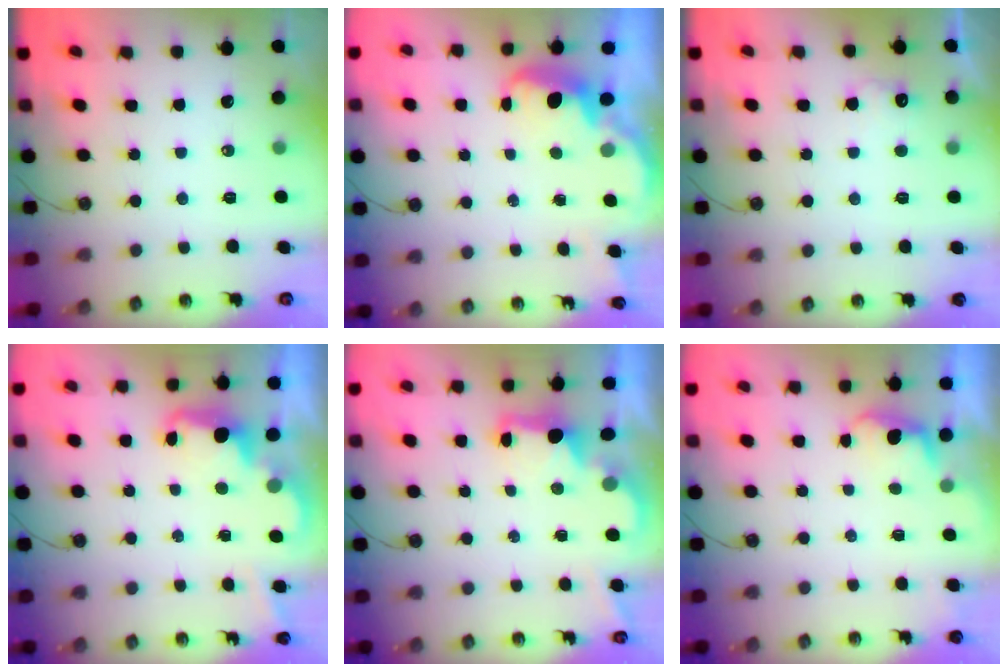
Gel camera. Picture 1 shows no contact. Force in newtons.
{"total": 2.7, "press": 2.6, "slide": 0.6}
{"total": 5.4, "press": 5.3, "slide": 1.2}
{"total": 2.2, "press": 2.2, "slide": 0.5}
{"total": 2.2, "press": 2.1, "slide": 0.8}
{"total": 1.2, "press": 0.9, "slide": 0.7}